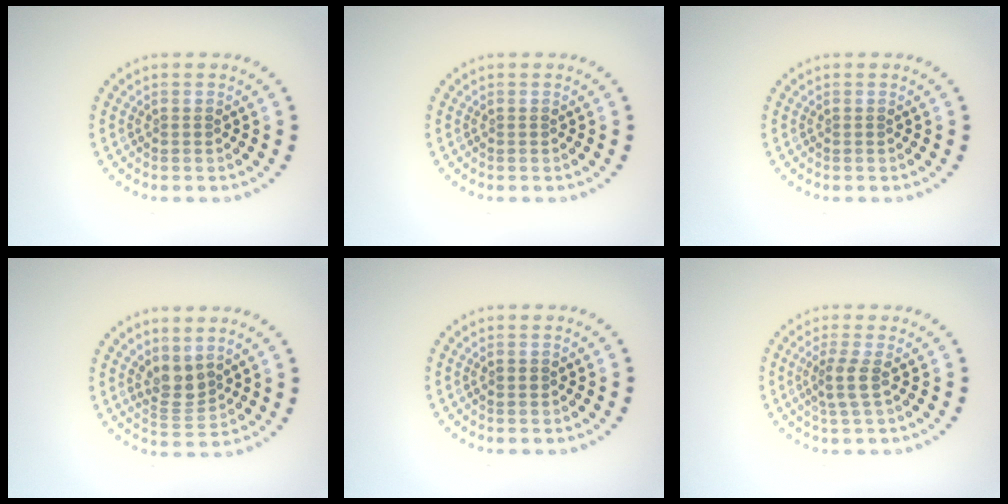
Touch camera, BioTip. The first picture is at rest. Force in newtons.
{"total": 0.0}
{"total": 0.0}
{"total": 2.7, "press": 2.2, "slide": 1.5}
{"total": 1.0, "press": 1.0, "slide": 0.1}
{"total": 1.9, "press": 1.6, "slide": 1.1}